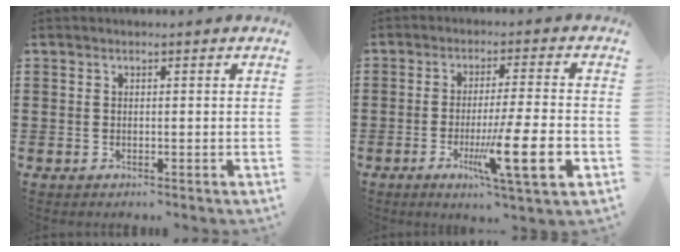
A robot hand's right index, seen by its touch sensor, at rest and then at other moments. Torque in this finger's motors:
{"motor_torque": [1.92, -0.22, 0.49, 0.21]}